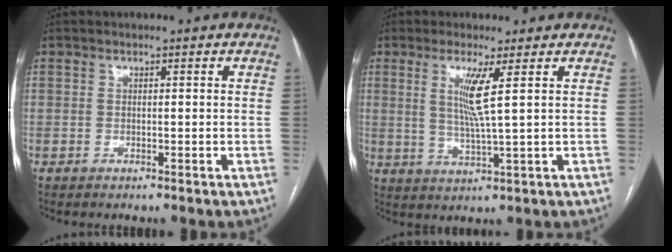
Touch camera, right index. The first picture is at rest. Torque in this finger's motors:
{"motor_torque": [0.49, 0.36, 0.35, 0.11]}